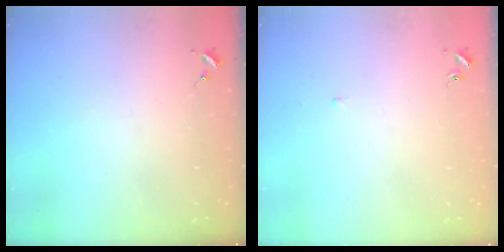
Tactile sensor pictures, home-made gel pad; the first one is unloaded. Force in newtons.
{"total": 2.0, "press": 1.9, "slide": 0.4}